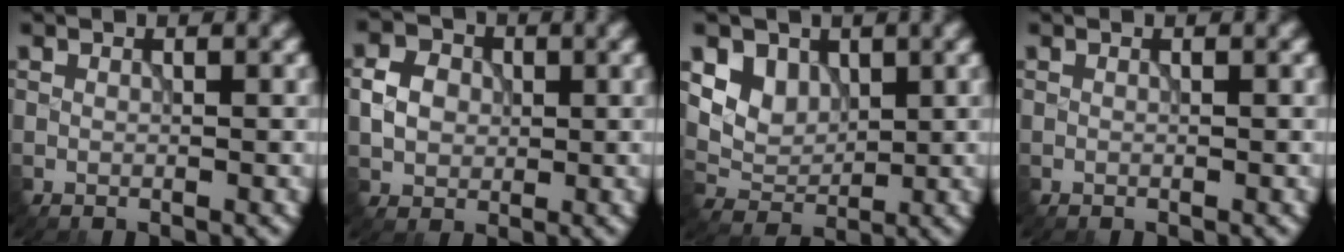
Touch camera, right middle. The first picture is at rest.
{"total": 3.1, "force": [0.1, 2.7, 1.5], "torque": [-0.023, 0.002, 0.000]}
{"total": 4.0, "force": [1.8, 3.1, 1.7], "torque": [-0.036, -0.011, 0.040]}
{"total": 0.0}